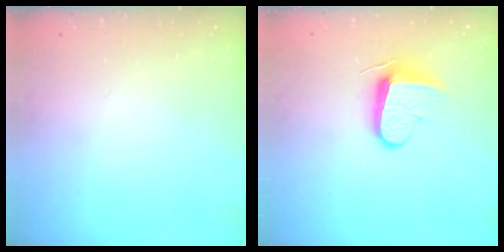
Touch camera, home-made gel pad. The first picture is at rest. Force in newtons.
{"total": 9.3, "press": 9.3, "slide": 0.6}